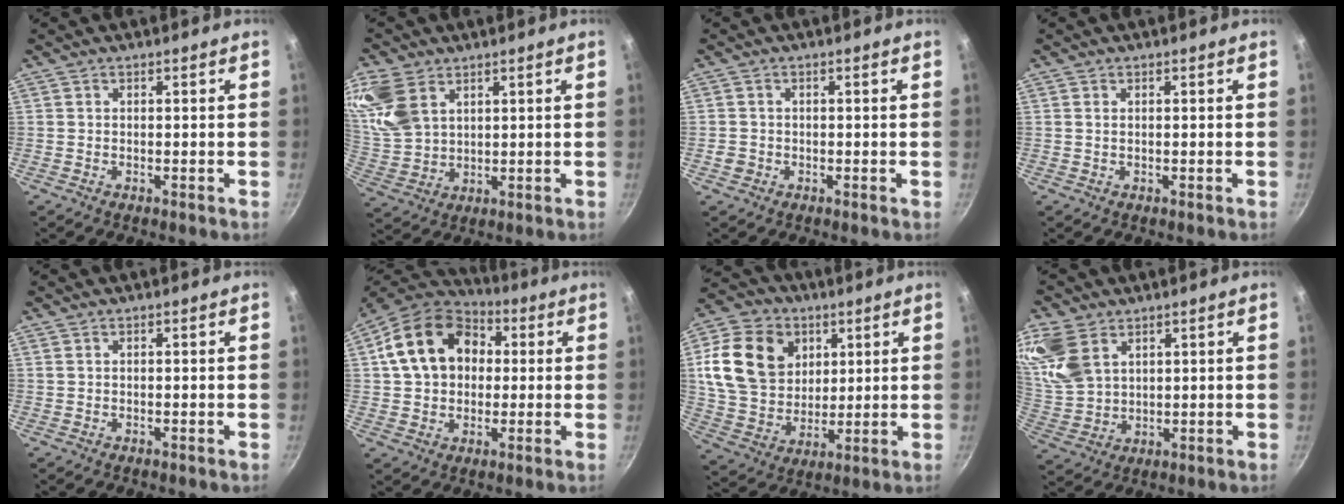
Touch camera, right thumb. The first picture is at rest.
{"total": 11.8, "force": [5.7, 7.7, 6.8], "torque": [-0.134, -0.015, 0.127]}
{"total": 1.8, "force": [-0.5, 1.6, 0.6], "torque": [-0.011, 0.003, -0.008]}
{"total": 0.6, "force": [0.2, 0.3, 0.5], "torque": [-0.009, 0.001, 0.004]}
{"total": 0.0}
{"total": 18.0, "force": [3.5, 13.6, 11.3], "torque": [-0.176, 0.030, 0.049]}
{"total": 19.3, "force": [5.8, 14.9, 10.9], "torque": [-0.187, -0.013, 0.108]}
{"total": 12.3, "force": [6.1, 8.1, 7.0], "torque": [-0.141, -0.015, 0.136]}